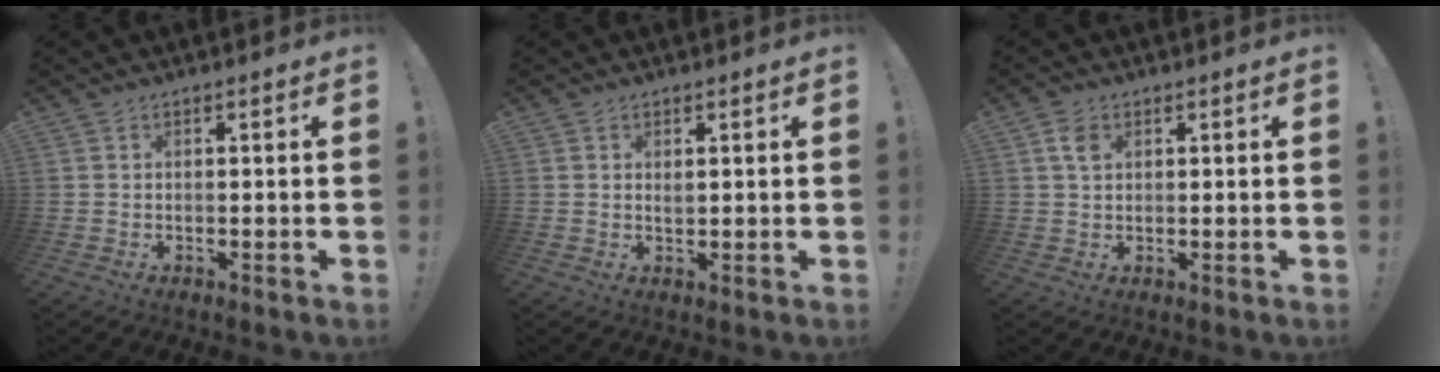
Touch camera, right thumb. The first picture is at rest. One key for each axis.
{"total": 1.2, "fx": 0.8, "fy": 0.4, "fz": 0.7, "tx": 0.000, "ty": -0.007, "tz": 0.013}
{"total": 3.9, "fx": 1.6, "fy": 2.2, "fz": 2.7, "tx": -0.045, "ty": -0.001, "tz": 0.028}